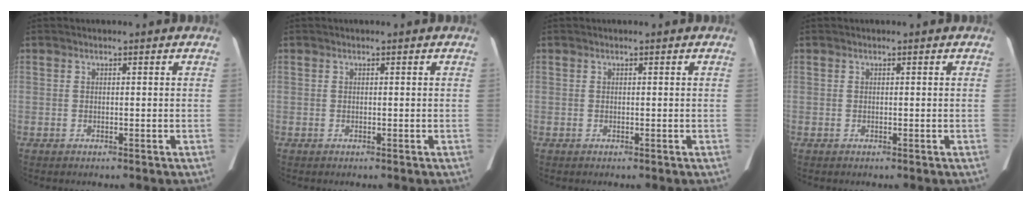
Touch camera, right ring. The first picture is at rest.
{"total": 0.0}
{"total": 0.0}
{"total": 0.0}